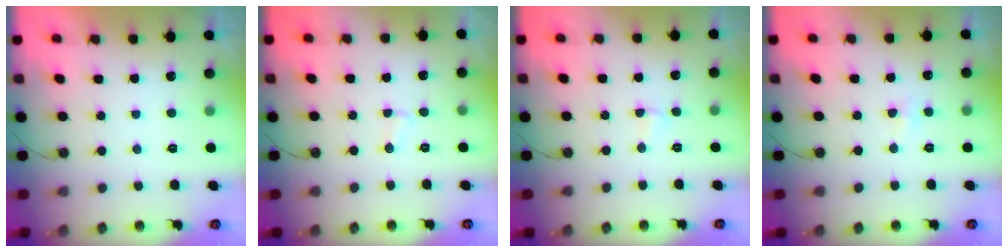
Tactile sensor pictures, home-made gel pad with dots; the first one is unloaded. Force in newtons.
{"total": 2.3, "press": 2.3, "slide": 0.2}
{"total": 3.6, "press": 1.9, "slide": 3.1}
{"total": 4.3, "press": 2.7, "slide": 3.4}